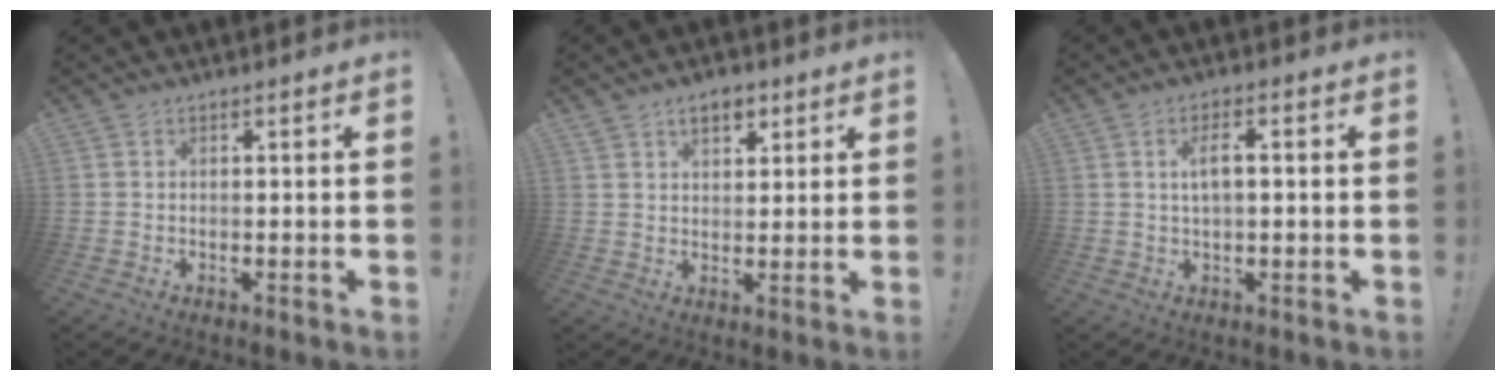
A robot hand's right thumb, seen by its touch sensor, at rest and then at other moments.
{"total": 6.1, "force": [3.4, 3.8, 3.4], "torque": [-0.045, -0.005, 0.059]}
{"total": 4.7, "force": [0.6, 1.7, 4.4], "torque": [-0.077, 0.006, 0.009]}